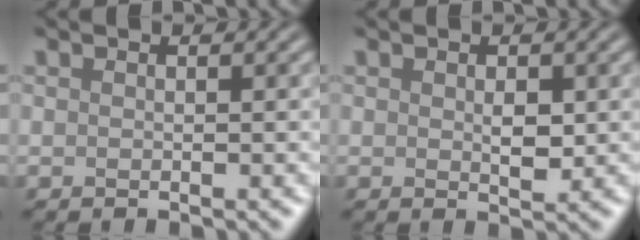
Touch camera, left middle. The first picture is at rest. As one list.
[{"total": 1.6, "force": [0.1, 0.8, 1.4], "torque": [-0.023, -0.003, 0.005]}]